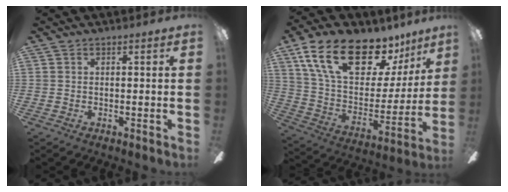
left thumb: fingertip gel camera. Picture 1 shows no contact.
{"total": 23.5, "force": [15.3, 11.0, 14.0], "torque": [-0.238, -0.087, 0.270]}